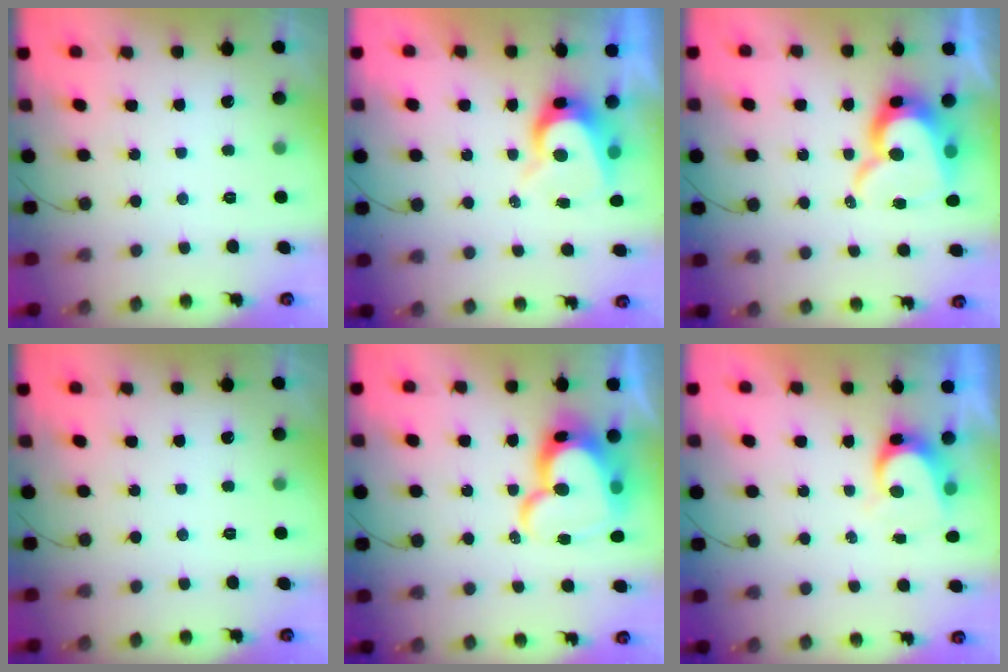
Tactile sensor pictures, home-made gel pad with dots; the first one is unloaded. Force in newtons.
{"total": 7.6, "press": 7.6, "slide": 0.8}
{"total": 14.7, "press": 14.7, "slide": 1.4}
{"total": 0.0}
{"total": 19.5, "press": 19.4, "slide": 1.8}
{"total": 5.9, "press": 5.9, "slide": 0.5}